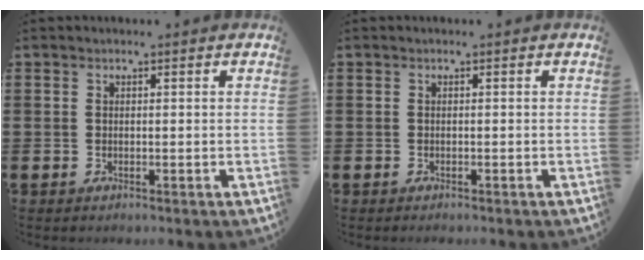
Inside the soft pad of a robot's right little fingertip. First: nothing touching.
{"total": 0.0}